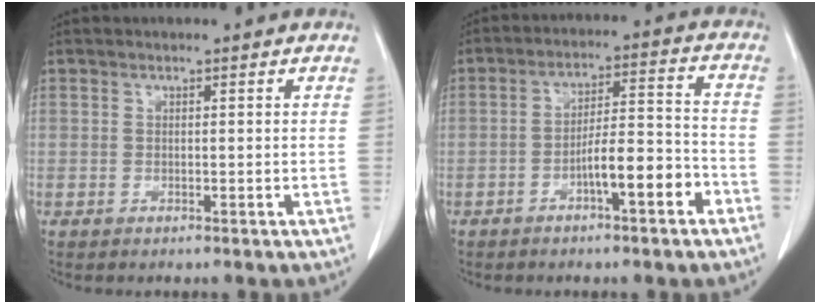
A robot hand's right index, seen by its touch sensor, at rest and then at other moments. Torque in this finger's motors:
{"motor_torque": [0.95, -0.73, 0.32, 0.11]}